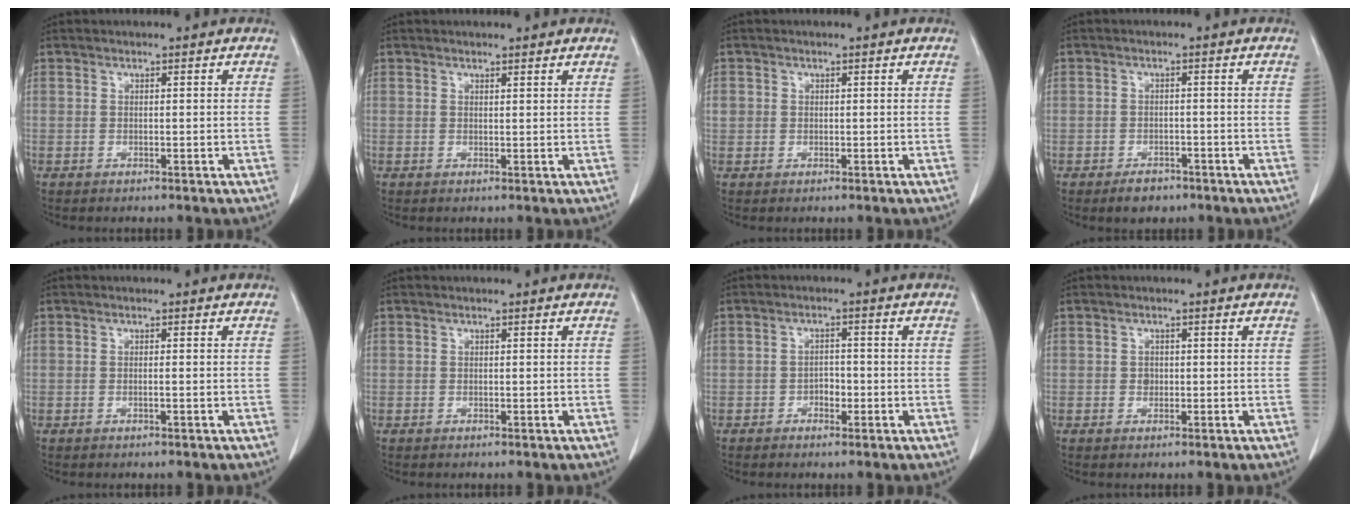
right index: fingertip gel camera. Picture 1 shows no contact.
{"total": 1.2, "force": [1.2, 0.0, 0.2], "torque": [-0.015, -0.005, 0.014]}
{"total": 1.7, "force": [0.2, 1.6, 0.5], "torque": [-0.004, 0.009, 0.006]}
{"total": 3.2, "force": [-2.2, 2.0, 1.2], "torque": [-0.016, 0.004, -0.026]}
{"total": 0.5, "force": [-0.2, -0.1, 0.5], "torque": [-0.008, 0.001, -0.004]}
{"total": 0.0}
{"total": 2.1, "force": [-0.9, 1.4, 1.4], "torque": [-0.015, 0.007, -0.014]}
{"total": 1.1, "force": [-0.1, 0.9, 0.5], "torque": [-0.007, 0.003, 0.000]}